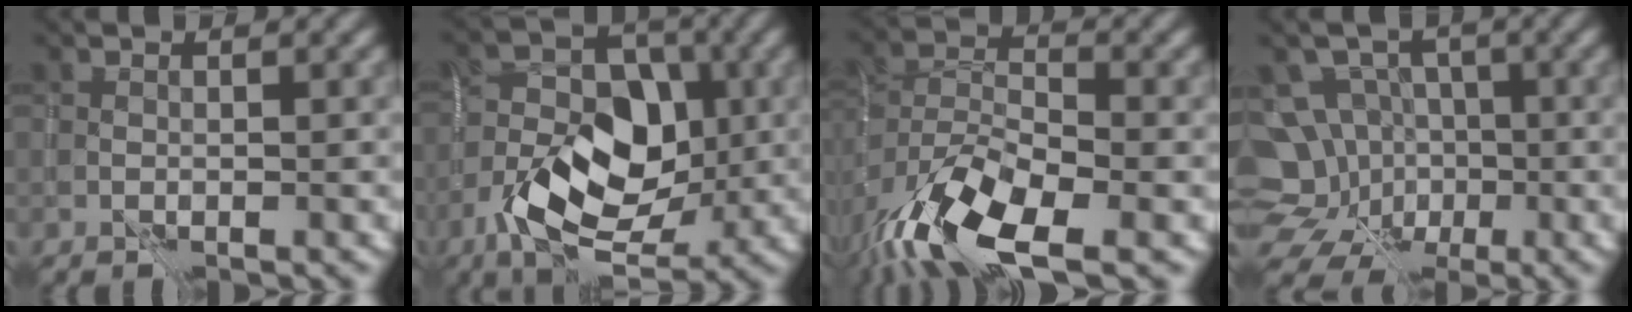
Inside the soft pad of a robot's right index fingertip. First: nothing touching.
{"total": 8.3, "force": [-2.4, 5.0, 6.2], "torque": [-0.103, 0.007, -0.044]}
{"total": 11.0, "force": [-6.5, 4.2, 7.8], "torque": [-0.145, -0.011, -0.125]}
{"total": 8.9, "force": [-2.5, 8.1, 2.6], "torque": [-0.029, -0.011, -0.051]}